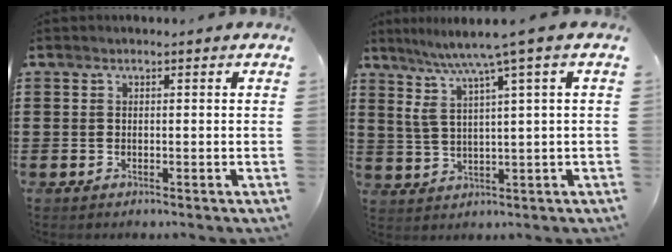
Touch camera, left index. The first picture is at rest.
{"total": 5.9, "force": [3.2, -0.4, 4.9], "torque": [-0.117, -0.019, 0.046]}